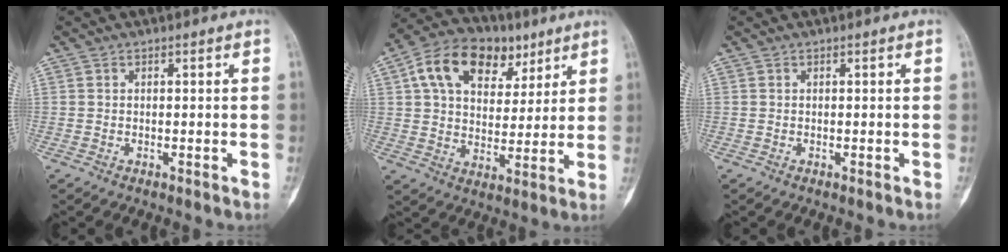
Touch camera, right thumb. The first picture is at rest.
{"total": 17.6, "force": [8.1, 11.5, 10.5], "torque": [-0.141, -0.003, 0.134]}
{"total": 0.0}